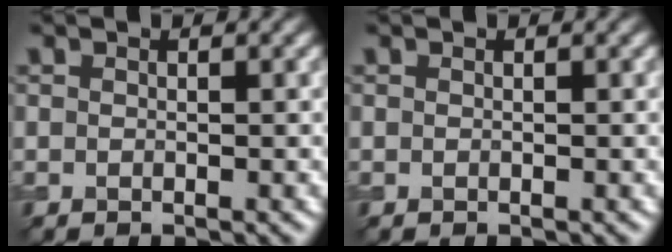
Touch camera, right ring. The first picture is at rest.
{"total": 0.0}